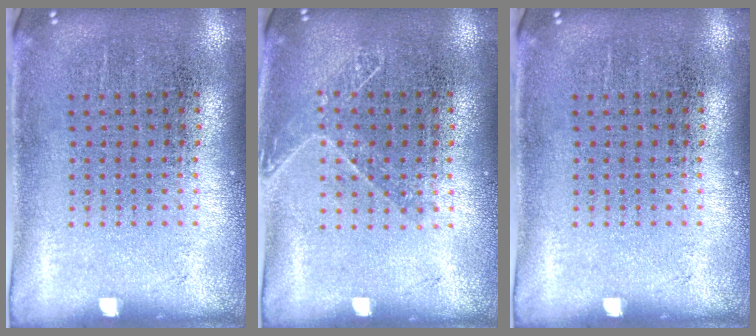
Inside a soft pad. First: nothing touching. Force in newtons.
{"total": 1.1, "press": 0.9, "slide": 0.5}
{"total": 0.0}